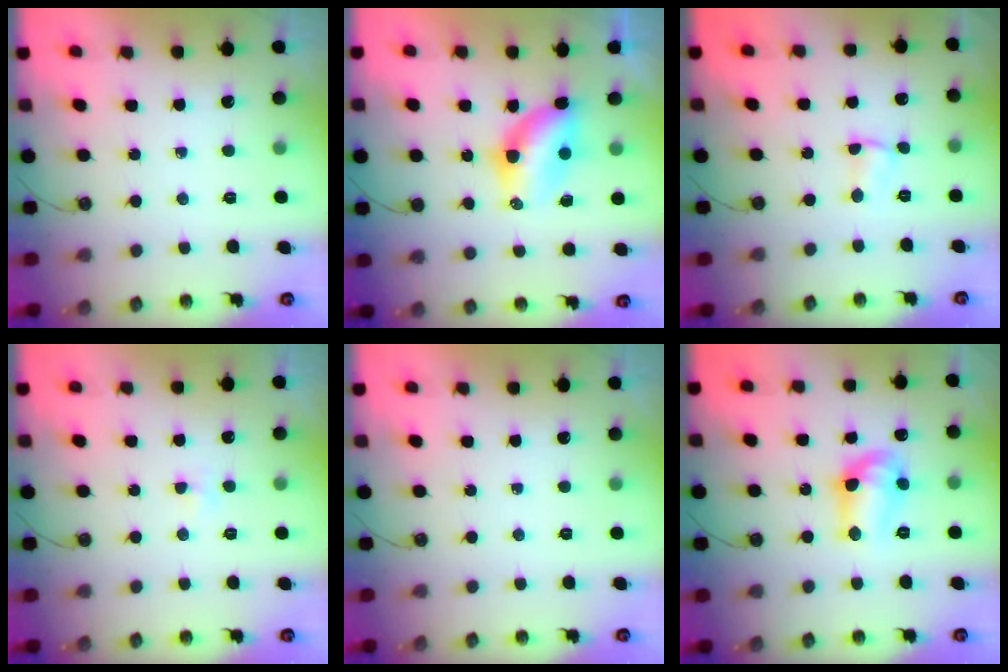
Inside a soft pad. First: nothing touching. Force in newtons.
{"total": 6.6, "press": 6.6, "slide": 0.8}
{"total": 3.0, "press": 1.3, "slide": 2.7}
{"total": 2.1, "press": 2.0, "slide": 0.3}
{"total": 0.0}
{"total": 11.3, "press": 11.0, "slide": 2.1}